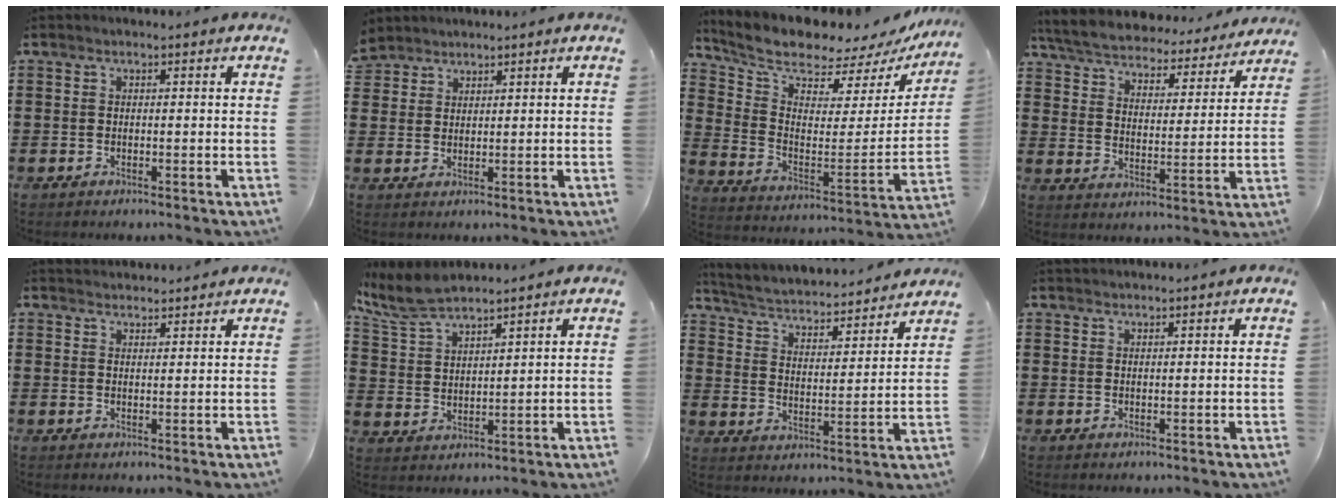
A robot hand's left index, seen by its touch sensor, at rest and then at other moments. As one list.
[{"total": 2.4, "force": [2.2, 1.1, -0.3], "torque": [-0.004, 0.003, 0.043]}, {"total": 7.6, "force": [7.1, 1.7, 2.1], "torque": [-0.076, -0.064, 0.119]}, {"total": 5.6, "force": [5.5, 0.5, 1.0], "torque": [-0.048, -0.040, 0.093]}, {"total": 2.1, "force": [2.0, 0.1, -0.3], "torque": [0.000, -0.001, 0.040]}, {"total": 6.3, "force": [5.6, 1.1, 2.6], "torque": [-0.071, -0.013, 0.104]}, {"total": 3.0, "force": [2.8, 0.5, 0.9], "torque": [-0.035, -0.029, 0.037]}, {"total": 1.2, "force": [1.2, 0.0, 0.0], "torque": [-0.003, -0.001, 0.024]}]